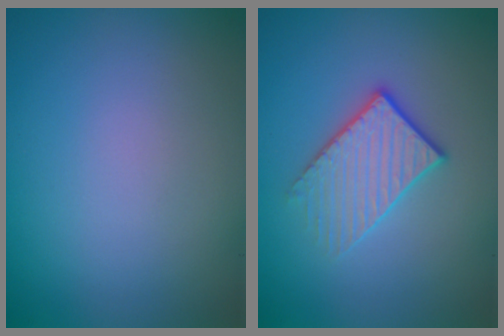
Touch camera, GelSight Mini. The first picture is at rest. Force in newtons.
{"total": 2.9, "press": 2.6, "slide": 1.2}